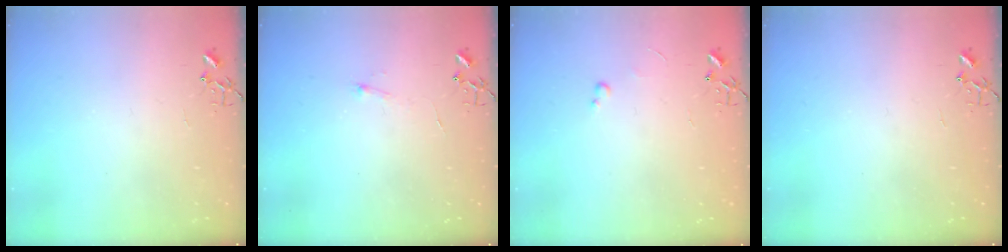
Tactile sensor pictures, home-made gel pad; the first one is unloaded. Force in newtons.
{"total": 4.1, "press": 4.0, "slide": 0.6}
{"total": 2.4, "press": 2.3, "slide": 0.4}
{"total": 0.0}